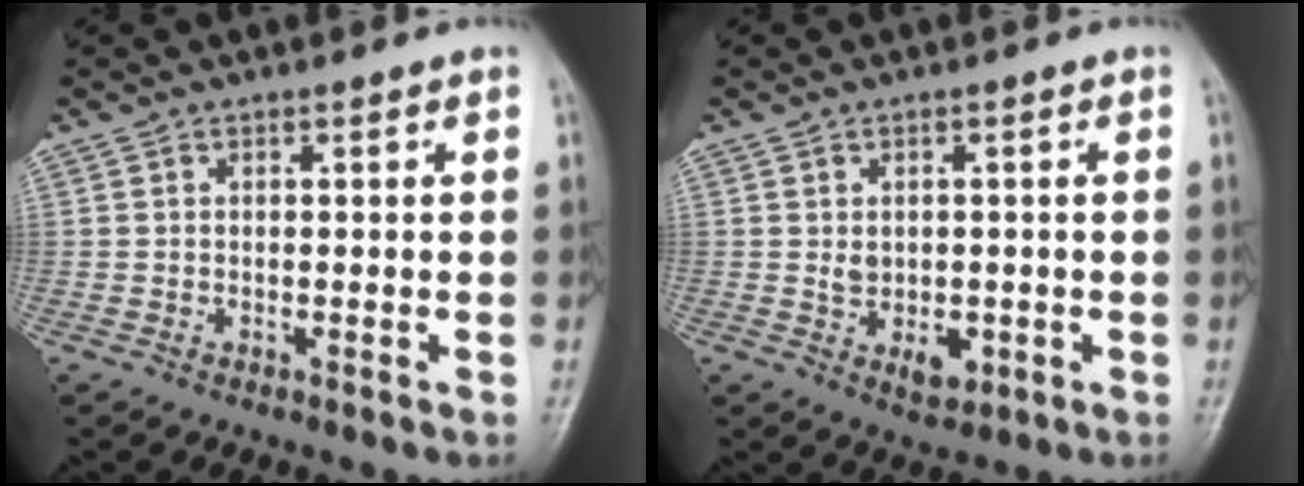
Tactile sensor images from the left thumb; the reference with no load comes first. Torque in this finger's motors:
{"motor_torque": [0.08, 0.10, 0.24, -0.18, 0.02]}